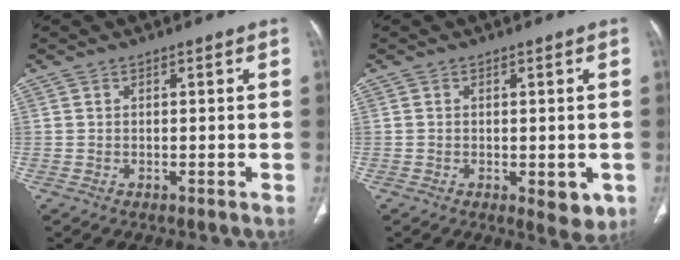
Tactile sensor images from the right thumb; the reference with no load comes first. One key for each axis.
{"total": 4.6, "fx": -1.3, "fy": 2.2, "fz": 3.9, "tx": -0.034, "ty": -0.008, "tz": -0.010}